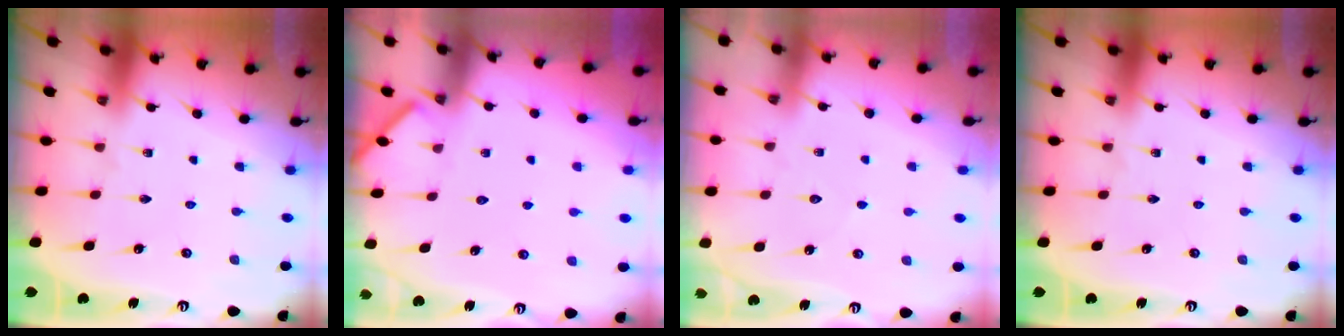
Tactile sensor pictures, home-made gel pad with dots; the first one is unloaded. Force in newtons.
{"total": 1.7, "press": 1.6, "slide": 0.1}
{"total": 3.3, "press": 3.3, "slide": 0.3}
{"total": 0.0}